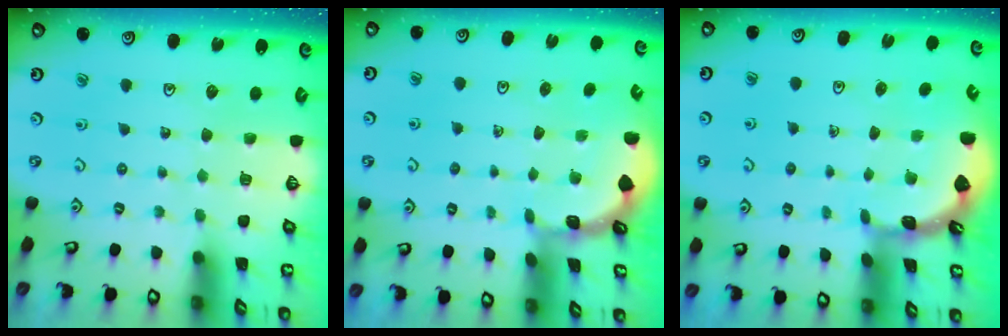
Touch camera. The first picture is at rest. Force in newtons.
{"total": 1.2, "press": 1.2, "slide": 0.1}
{"total": 1.8, "press": 1.8, "slide": 0.1}